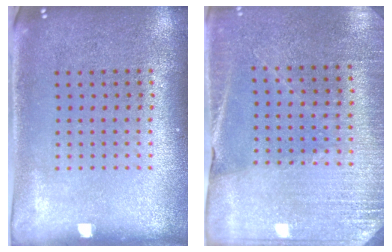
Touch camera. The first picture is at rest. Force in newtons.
{"total": 2.7, "press": 2.6, "slide": 0.3}